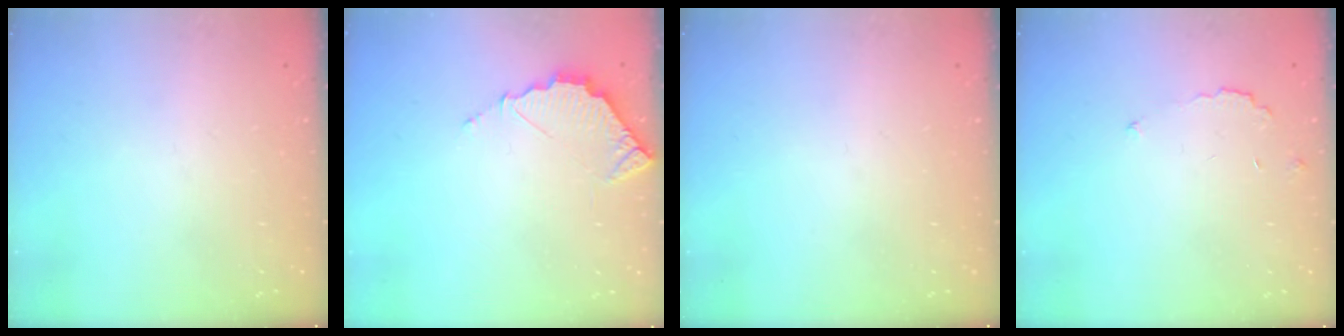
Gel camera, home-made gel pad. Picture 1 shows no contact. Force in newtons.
{"total": 4.2, "press": 4.2, "slide": 0.3}
{"total": 0.0}
{"total": 3.1, "press": 3.1, "slide": 0.3}